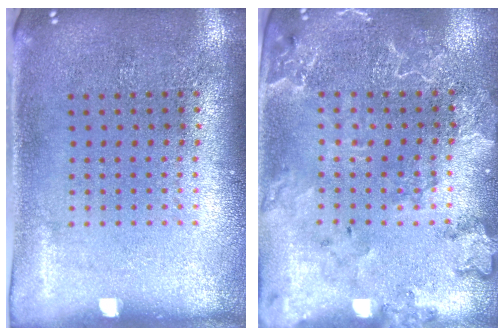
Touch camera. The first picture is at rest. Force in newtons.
{"total": 2.3, "press": 2.2, "slide": 0.4}